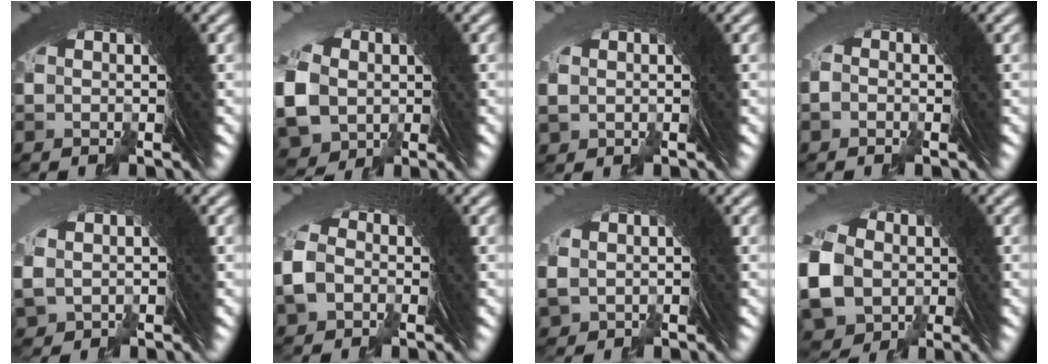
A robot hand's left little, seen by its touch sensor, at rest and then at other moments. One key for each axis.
{"total": 8.2, "fx": -2.4, "fy": 7.4, "fz": 2.8, "tx": -0.091, "ty": -0.037, "tz": -0.029}
{"total": 1.2, "fx": -0.5, "fy": -0.2, "fz": -1.1, "tx": 0.014, "ty": -0.004, "tz": 0.002}
{"total": 1.8, "fx": -1.2, "fy": -0.7, "fz": -1.2, "tx": 0.026, "ty": 0.002, "tz": -0.019}
{"total": 1.4, "fx": -1.0, "fy": 0.9, "fz": -0.5, "tx": -0.004, "ty": -0.015, "tz": -0.001}
{"total": 1.4, "fx": -0.8, "fy": 1.0, "fz": -0.4, "tx": 0.007, "ty": 0.008, "tz": -0.017}
{"total": 1.2, "fx": -0.7, "fy": 0.6, "fz": -0.7, "tx": 0.001, "ty": -0.013, "tz": 0.002}
{"total": 9.7, "fx": -2.8, "fy": 8.4, "fz": 3.9, "tx": -0.124, "ty": -0.054, "tz": -0.025}